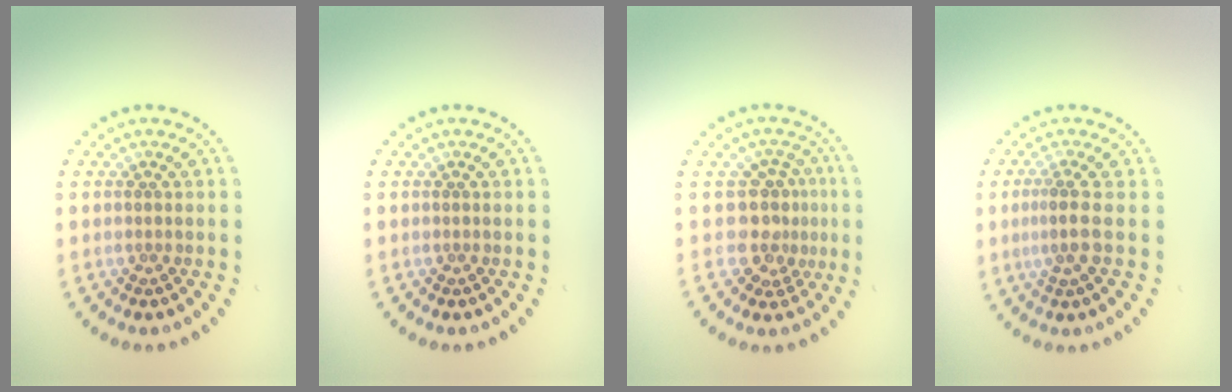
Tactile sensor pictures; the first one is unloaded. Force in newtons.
{"total": 0.0}
{"total": 3.3, "press": 2.5, "slide": 2.1}
{"total": 2.1, "press": 1.6, "slide": 1.3}